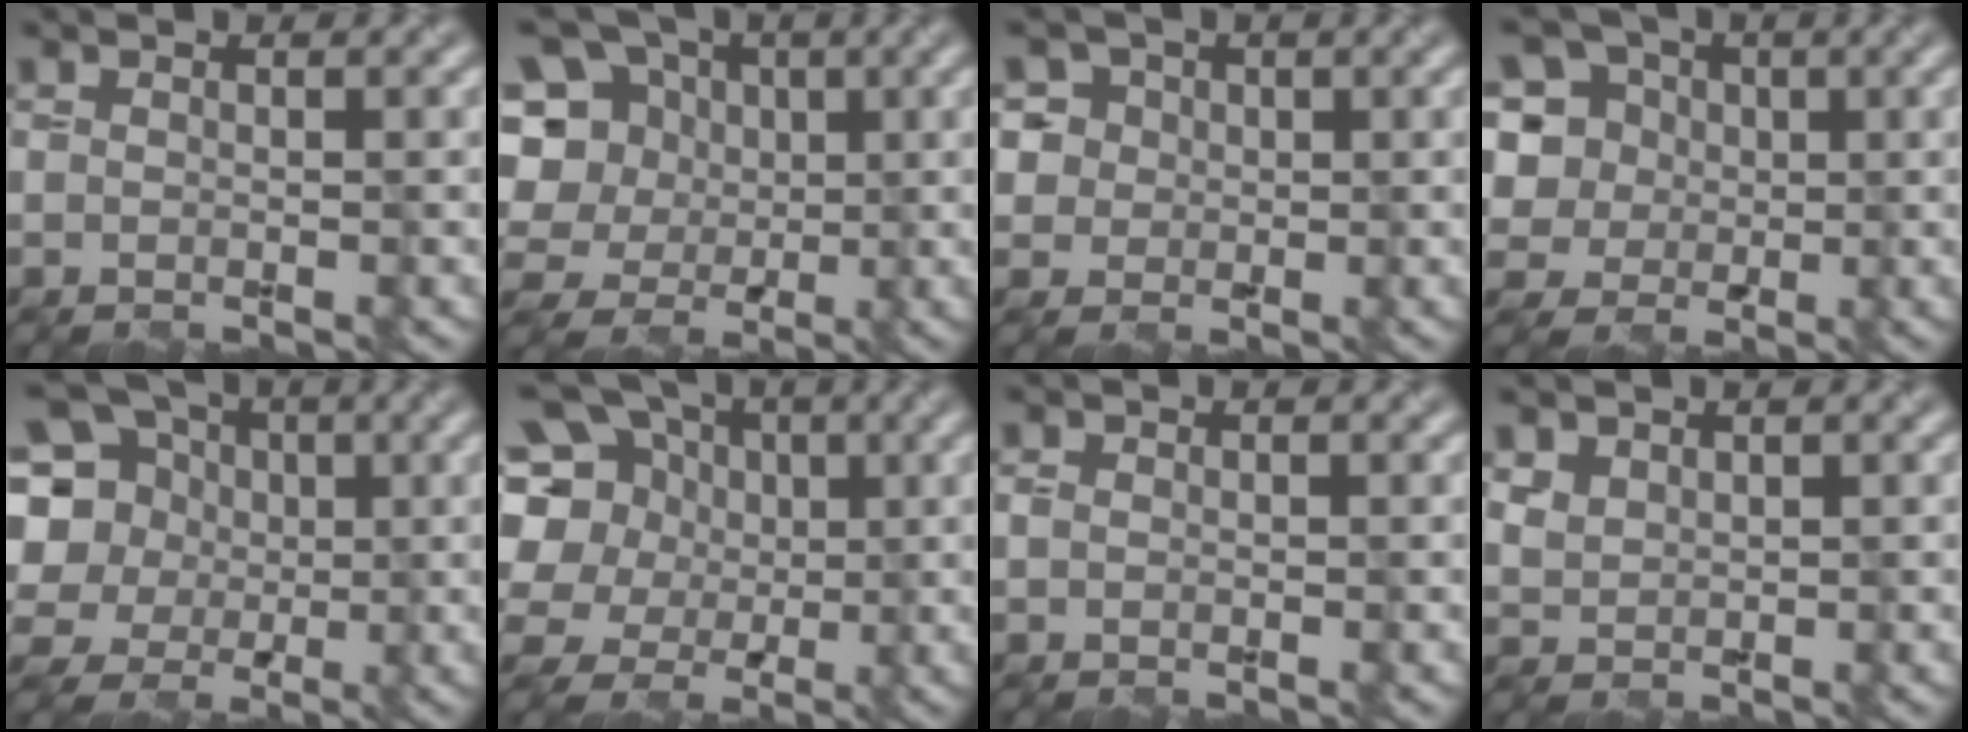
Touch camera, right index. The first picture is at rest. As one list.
[{"total": 9.8, "force": [2.2, 8.3, 4.7], "torque": [-0.119, 0.037, 0.004]}, {"total": 5.9, "force": [2.4, 4.9, 2.0], "torque": [-0.033, 0.020, 0.024]}, {"total": 10.4, "force": [3.3, 8.9, 4.1], "torque": [-0.108, 0.037, 0.044]}, {"total": 11.3, "force": [3.0, 9.6, 5.2], "torque": [-0.140, 0.033, 0.024]}, {"total": 12.6, "force": [3.7, 10.3, 6.3], "torque": [-0.160, 0.035, 0.034]}, {"total": 0.7, "force": [-0.1, 0.6, 0.3], "torque": [-0.005, -0.001, -0.003]}, {"total": 1.6, "force": [1.1, 1.1, 0.4], "torque": [-0.011, -0.001, 0.027]}]